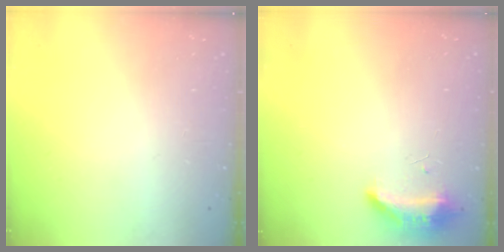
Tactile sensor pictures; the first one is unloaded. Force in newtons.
{"total": 12.5, "press": 9.4, "slide": 8.2}